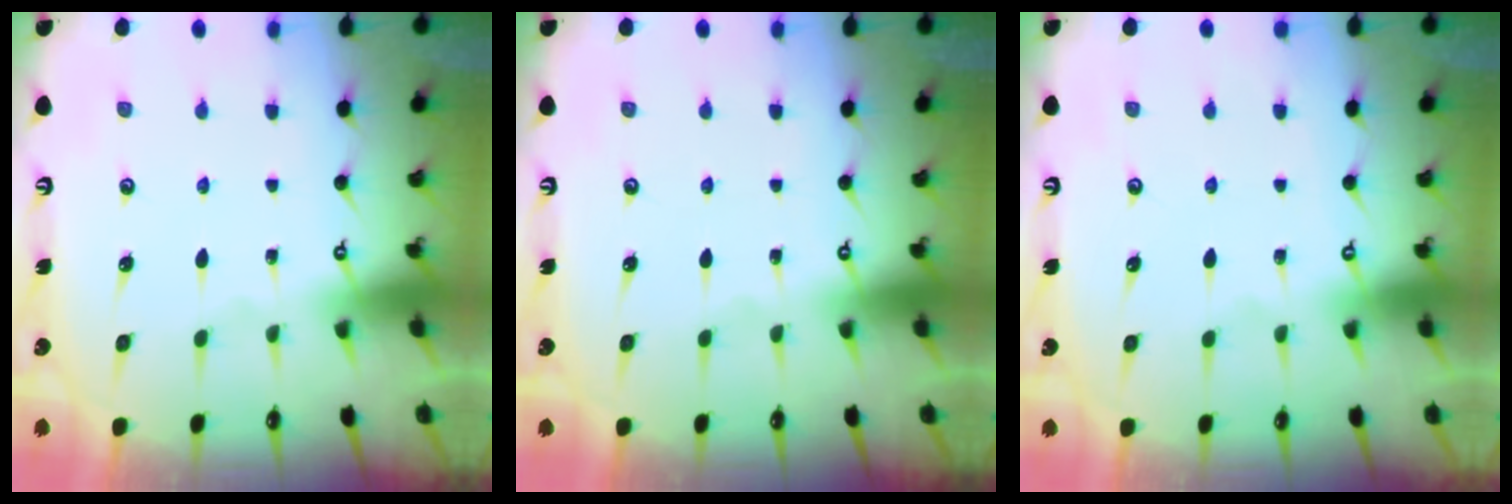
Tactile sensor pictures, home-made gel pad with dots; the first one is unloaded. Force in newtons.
{"total": 0.0}
{"total": 3.9, "press": 3.9, "slide": 0.1}